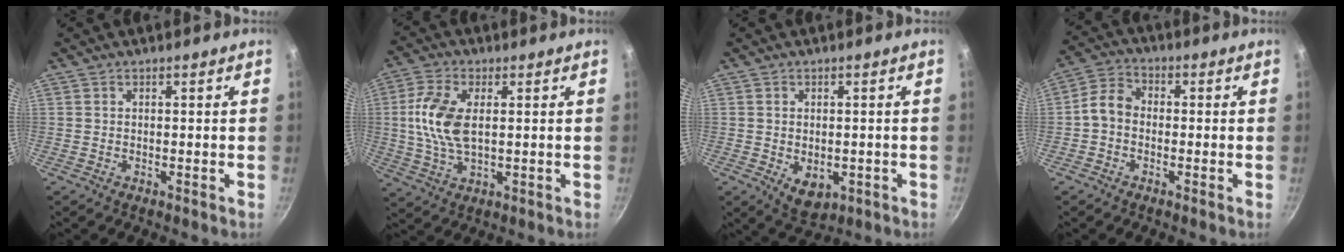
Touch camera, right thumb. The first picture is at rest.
{"total": 10.6, "force": [1.3, 5.4, 9.0], "torque": [-0.201, 0.000, 0.025]}
{"total": 5.3, "force": [-1.4, 3.5, 3.8], "torque": [-0.047, -0.001, -0.007]}
{"total": 6.1, "force": [-0.9, 4.7, 3.8], "torque": [-0.061, 0.022, -0.032]}